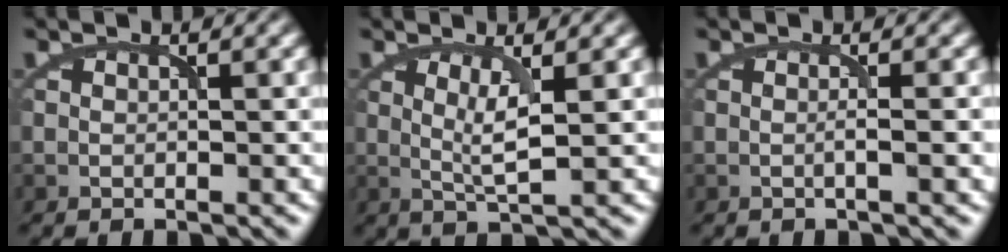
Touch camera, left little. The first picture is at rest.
{"total": 2.8, "force": [0.3, 0.6, 2.8], "torque": [-0.052, -0.001, 0.011]}
{"total": 1.4, "force": [-0.3, 0.2, 1.3], "torque": [-0.017, 0.001, -0.006]}